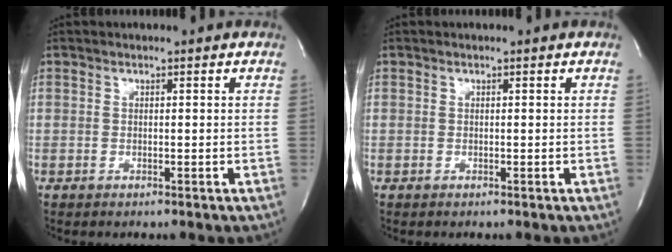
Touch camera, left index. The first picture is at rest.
{"total": 0.0}